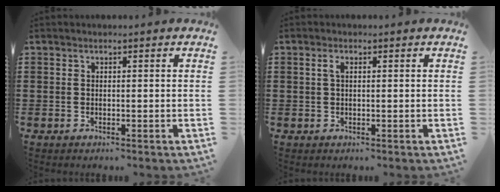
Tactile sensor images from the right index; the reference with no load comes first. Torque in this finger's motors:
{"motor_torque": [0.32, -0.21, 0.04, 0.03]}